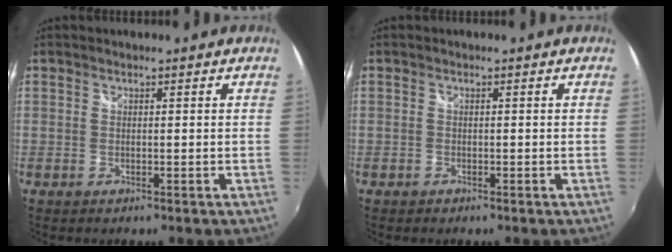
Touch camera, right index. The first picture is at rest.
{"total": 0.9, "force": [-0.7, 0.6, 0.0], "torque": [-0.004, -0.001, -0.013]}